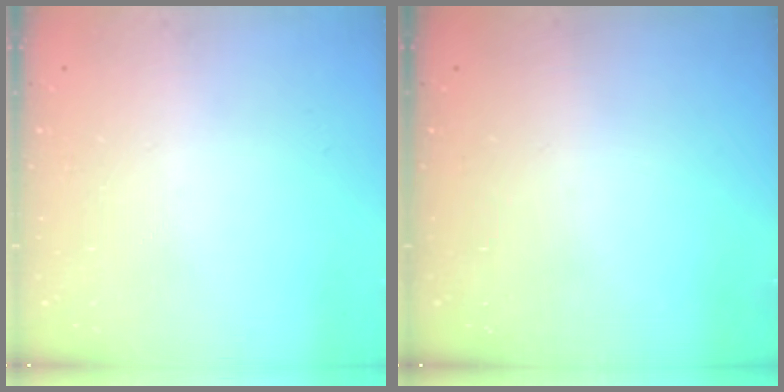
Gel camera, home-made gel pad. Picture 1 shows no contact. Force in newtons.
{"total": 0.0}